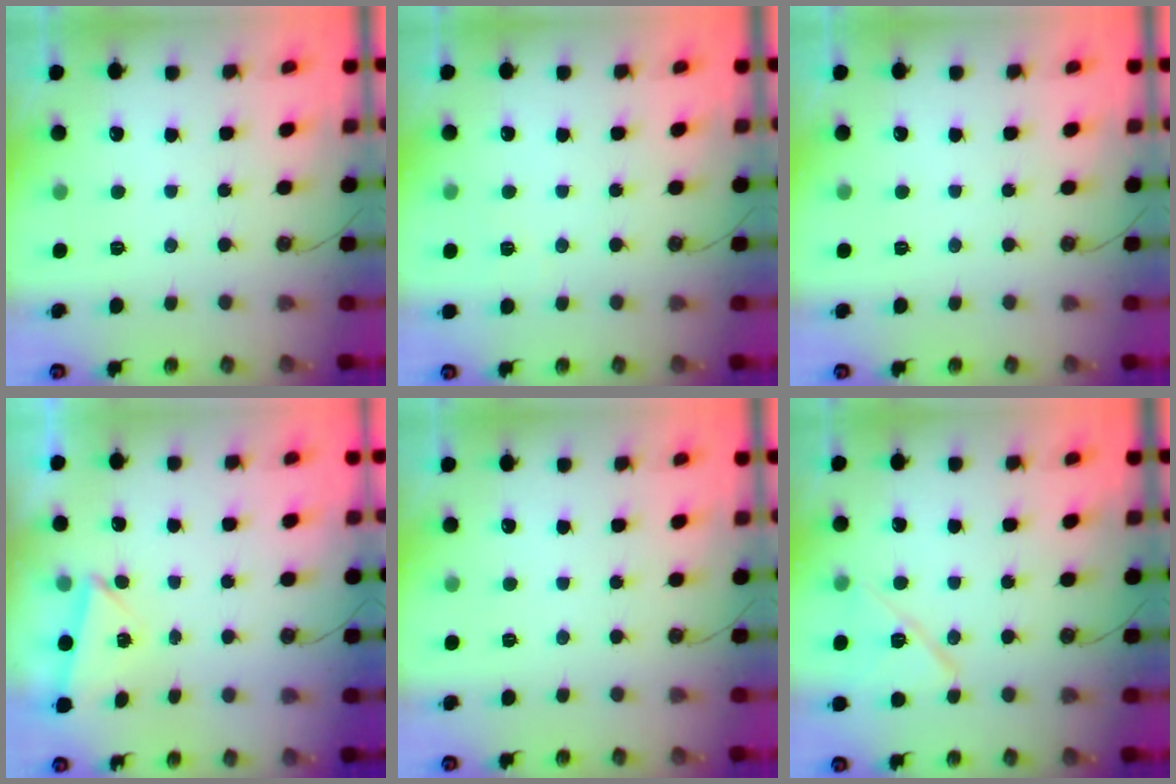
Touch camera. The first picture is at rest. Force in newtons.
{"total": 3.4, "press": 2.3, "slide": 2.5}
{"total": 0.0}
{"total": 2.0, "press": 1.9, "slide": 0.7}
{"total": 0.0}
{"total": 12.0, "press": 11.9, "slide": 0.7}